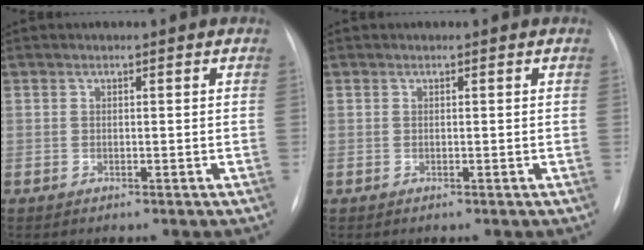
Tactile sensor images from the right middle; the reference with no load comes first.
{"total": 0.0}